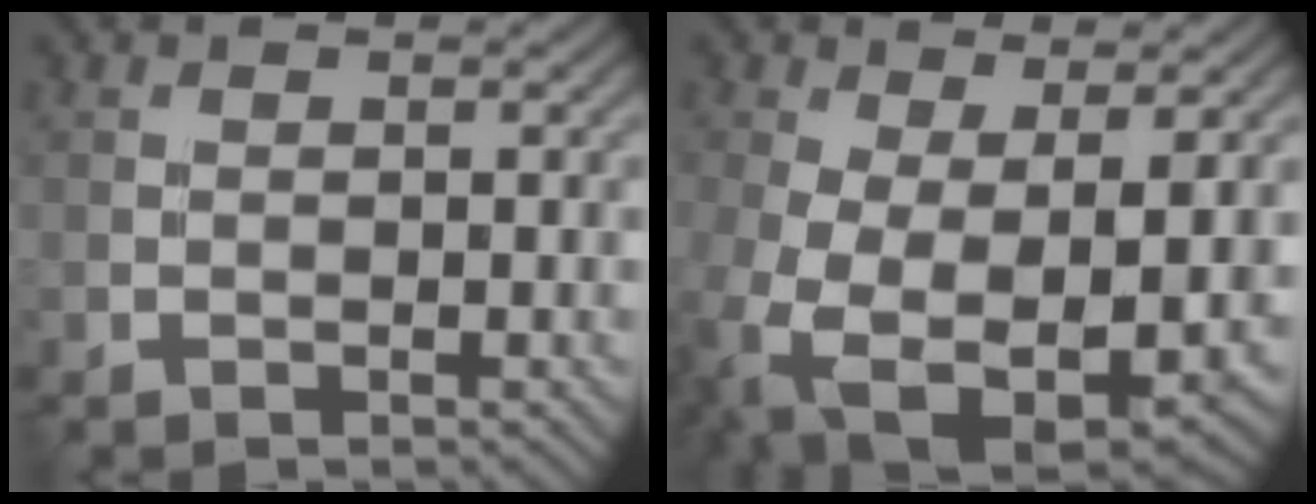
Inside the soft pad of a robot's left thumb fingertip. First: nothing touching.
{"total": 13.2, "force": [-3.2, 7.4, 10.5], "torque": [-0.250, -0.068, -0.021]}